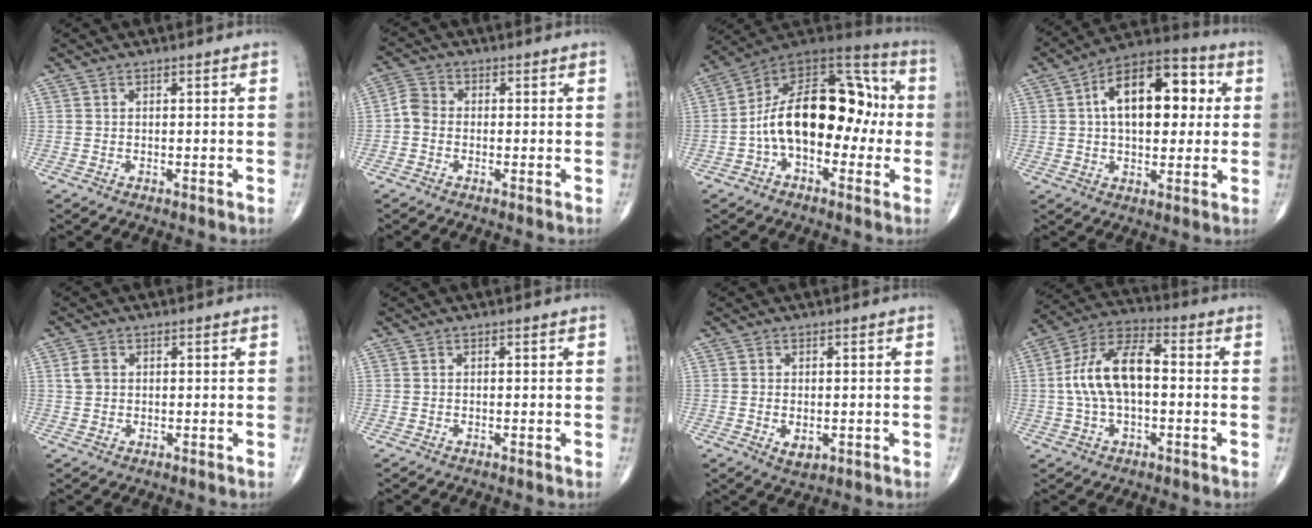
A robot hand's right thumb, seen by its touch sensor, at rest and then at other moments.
{"total": 3.3, "force": [-0.8, 2.6, 1.9], "torque": [-0.028, 0.009, -0.028]}
{"total": 20.3, "force": [-1.5, 12.0, 16.4], "torque": [-0.236, 0.056, -0.036]}
{"total": 17.7, "force": [3.4, 9.6, 14.5], "torque": [-0.193, 0.024, 0.045]}
{"total": 2.6, "force": [0.6, 2.0, 1.5], "torque": [-0.027, 0.005, 0.012]}
{"total": 0.0}
{"total": 3.8, "force": [-0.8, 2.4, 2.9], "torque": [-0.041, -0.005, -0.004]}
{"total": 13.3, "force": [0.0, 6.7, 11.4], "torque": [-0.221, 0.039, -0.007]}